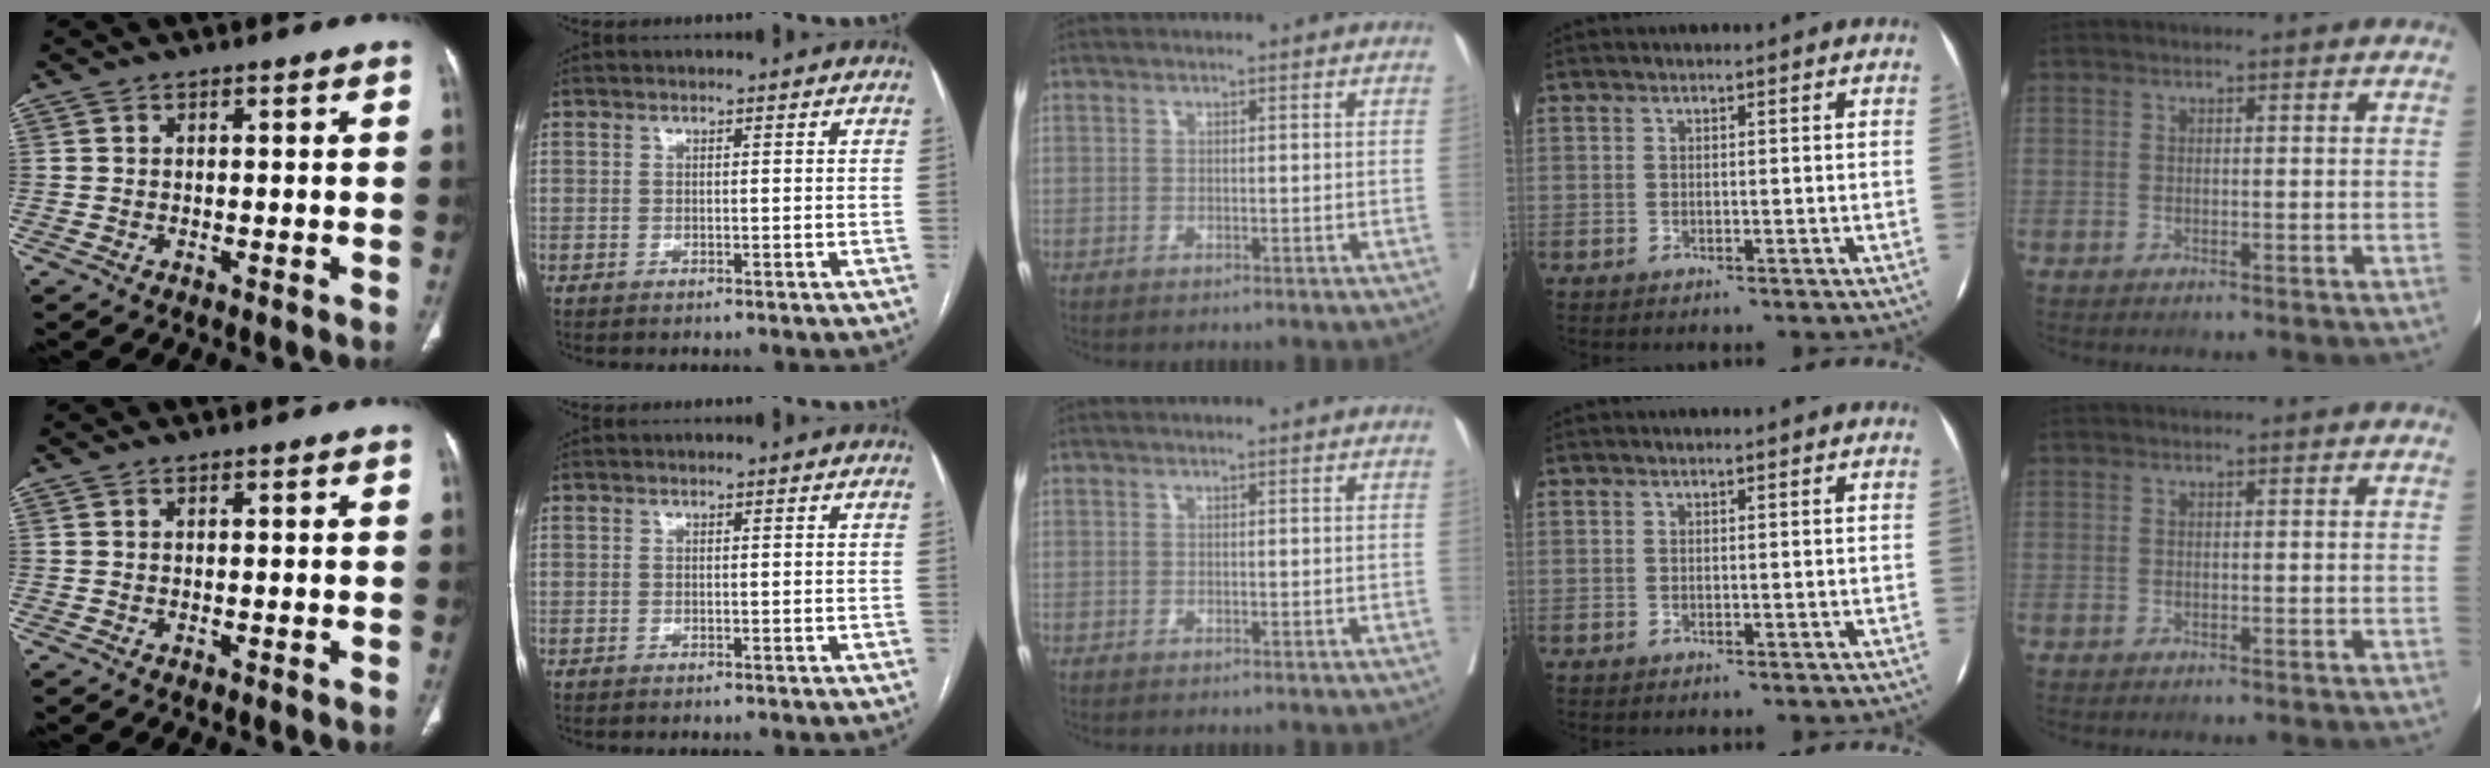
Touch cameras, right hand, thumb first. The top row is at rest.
{}